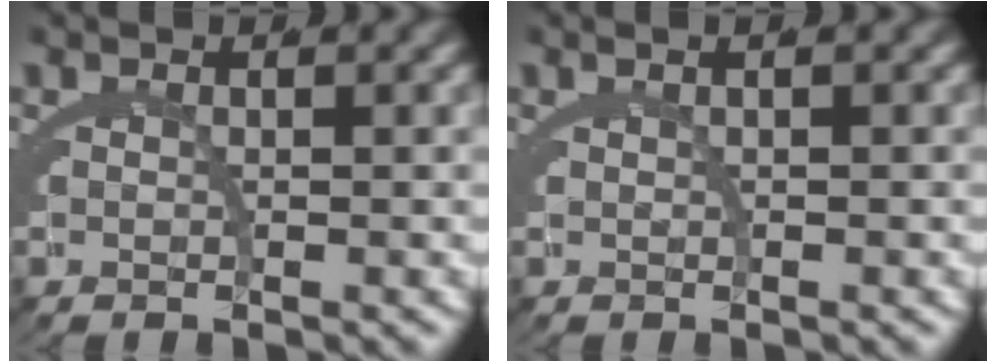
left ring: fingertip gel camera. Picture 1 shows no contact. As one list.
[{"total": 0.9, "force": [0.5, -0.2, 0.7], "torque": [-0.007, 0.006, 0.008]}]